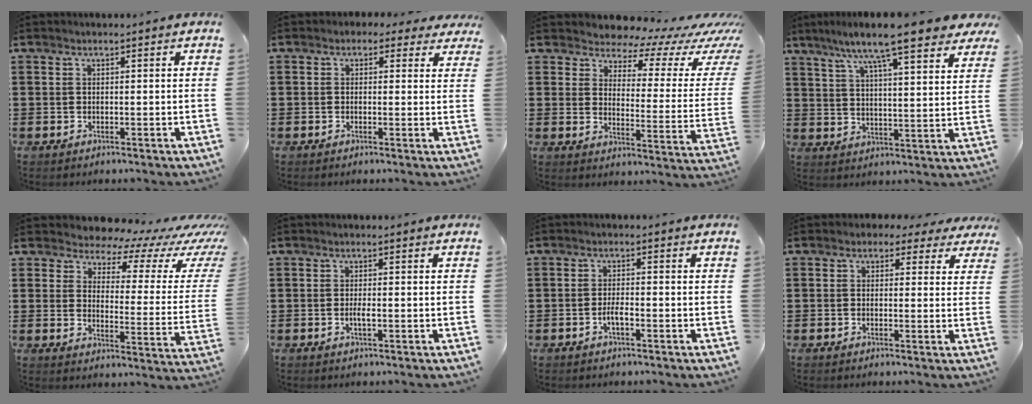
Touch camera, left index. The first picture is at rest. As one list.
[{"total": 1.7, "force": [0.7, 1.4, 0.7], "torque": [-0.011, 0.006, 0.008]}, {"total": 6.0, "force": [5.5, 2.1, 1.3], "torque": [-0.034, -0.049, 0.091]}, {"total": 10.0, "force": [8.2, 0.5, 5.8], "torque": [-0.134, -0.036, 0.135]}, {"total": 6.7, "force": [5.9, 2.6, 1.7], "torque": [-0.043, -0.049, 0.099]}, {"total": 1.5, "force": [-0.4, 0.3, 1.4], "torque": [-0.026, -0.001, -0.007]}, {"total": 2.3, "force": [-1.1, 0.6, 1.9], "torque": [-0.042, 0.000, -0.023]}, {"total": 1.9, "force": [0.9, 1.6, 0.7], "torque": [-0.013, 0.006, 0.014]}]